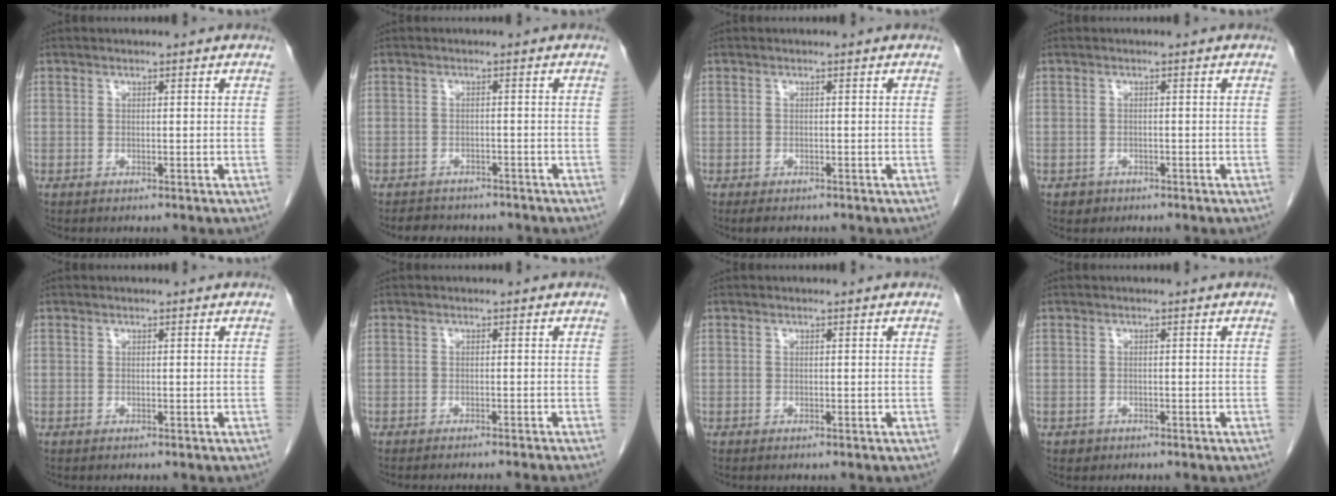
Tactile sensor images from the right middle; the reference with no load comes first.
{"total": 5.7, "force": [-5.0, 2.3, 1.3], "torque": [-0.022, 0.002, -0.062]}
{"total": 2.2, "force": [-1.8, 0.9, 1.0], "torque": [-0.017, -0.004, -0.021]}
{"total": 1.4, "force": [-0.8, 1.1, 0.0], "torque": [-0.001, 0.004, -0.010]}
{"total": 0.0}
{"total": 6.4, "force": [-5.9, -0.7, 2.4], "torque": [-0.011, -0.014, -0.074]}
{"total": 0.0}
{"total": 0.8, "force": [-0.5, 0.7, 0.0], "torque": [-0.004, 0.003, -0.006]}